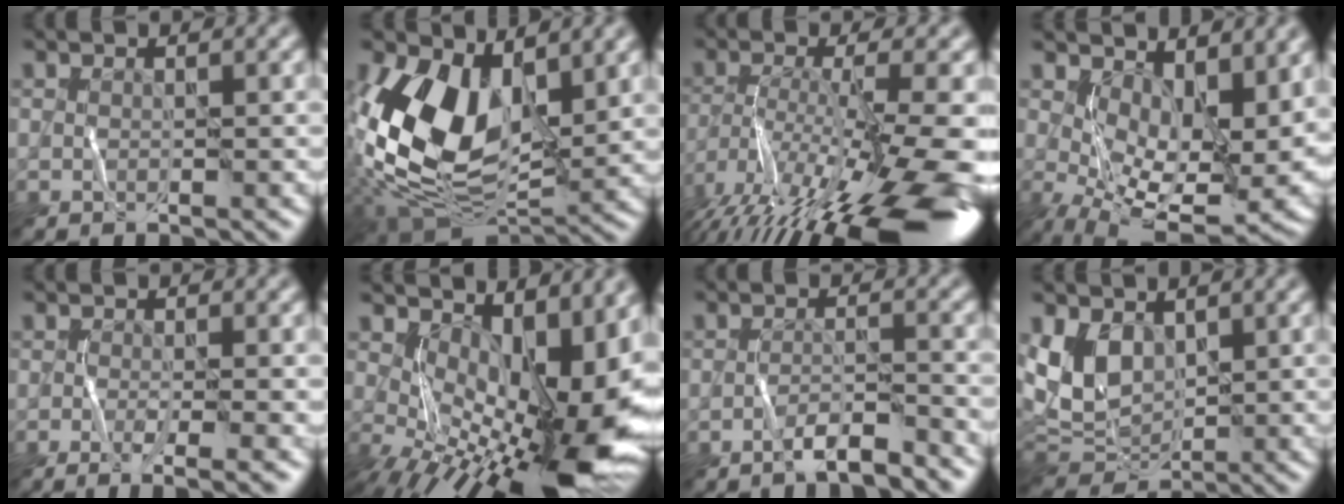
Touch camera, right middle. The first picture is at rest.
{"total": 13.2, "force": [1.6, 7.8, 10.5], "torque": [-0.230, -0.006, 0.032]}
{"total": 15.8, "force": [-9.8, 2.6, 12.1], "torque": [-0.231, -0.003, -0.144]}
{"total": 11.8, "force": [1.6, 5.5, 10.3], "torque": [-0.165, -0.016, 0.062]}
{"total": 3.0, "force": [-1.4, 0.4, 2.6], "torque": [-0.046, -0.001, -0.015]}
{"total": 14.6, "force": [-0.2, 6.1, 13.3], "torque": [-0.173, -0.011, 0.023]}
{"total": 2.9, "force": [-2.6, -0.2, 1.3], "torque": [-0.025, 0.014, -0.045]}
{"total": 4.7, "force": [1.5, 3.2, 3.1], "torque": [-0.082, -0.005, 0.039]}